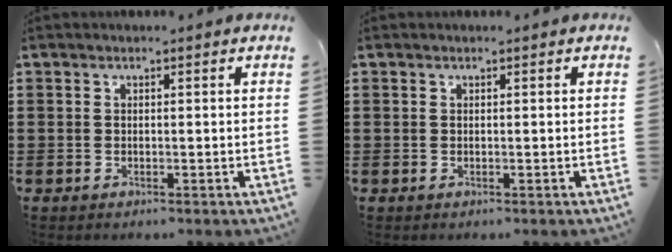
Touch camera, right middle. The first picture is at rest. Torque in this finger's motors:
{"motor_torque": [0.04, -0.04, 0.00, -0.01]}